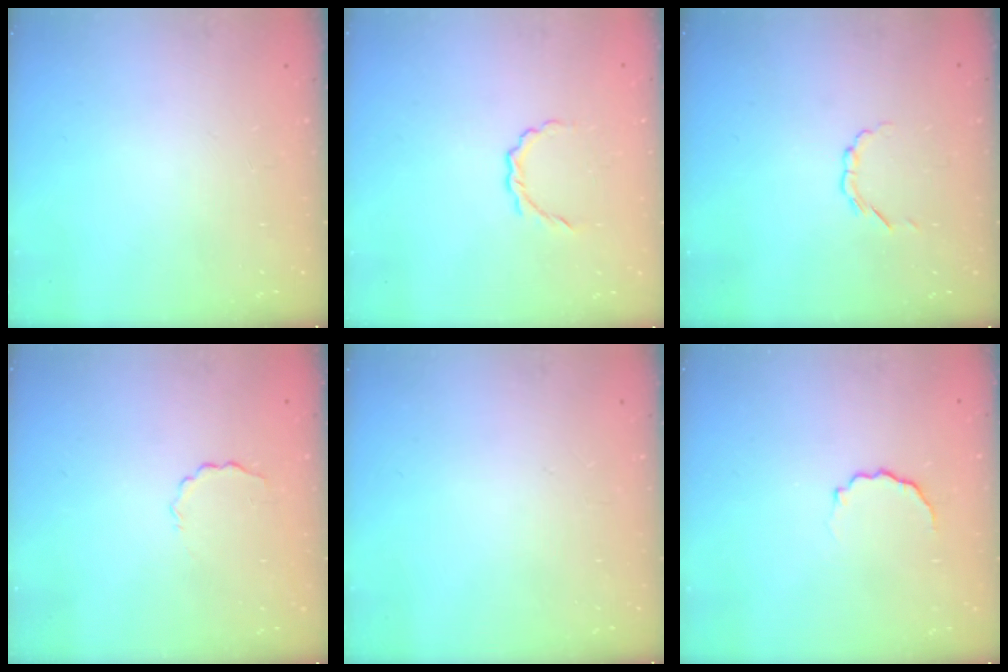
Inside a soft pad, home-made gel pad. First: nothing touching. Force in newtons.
{"total": 3.8, "press": 3.6, "slide": 1.2}
{"total": 2.1, "press": 1.9, "slide": 0.7}
{"total": 2.0, "press": 1.9, "slide": 0.7}
{"total": 0.0}
{"total": 4.0, "press": 3.9, "slide": 0.7}